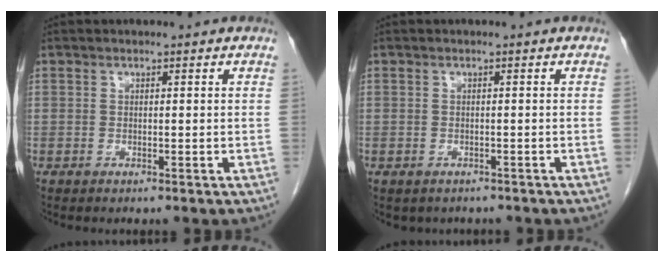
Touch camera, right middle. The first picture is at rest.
{"total": 2.8, "force": [-2.2, 1.6, 0.5], "torque": [-0.006, 0.002, -0.025]}